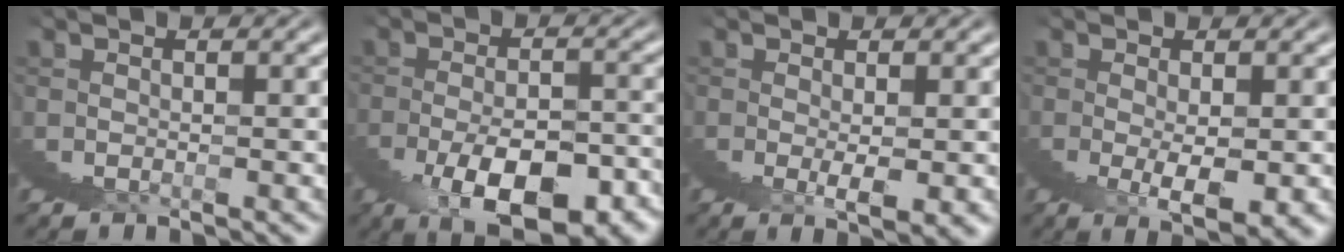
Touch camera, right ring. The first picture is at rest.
{"total": 6.6, "force": [-2.9, 1.9, 5.6], "torque": [-0.078, 0.004, -0.042]}
{"total": 2.5, "force": [1.4, -1.4, 1.5], "torque": [-0.010, 0.015, 0.021]}
{"total": 2.9, "force": [0.8, -1.2, 2.5], "torque": [-0.025, 0.013, 0.015]}